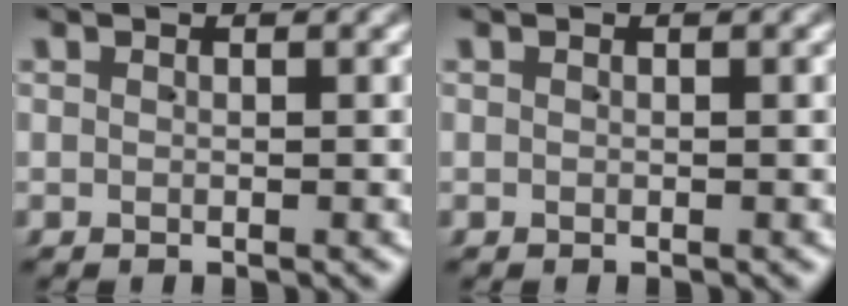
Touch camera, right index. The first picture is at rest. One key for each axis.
{"total": 0.0}